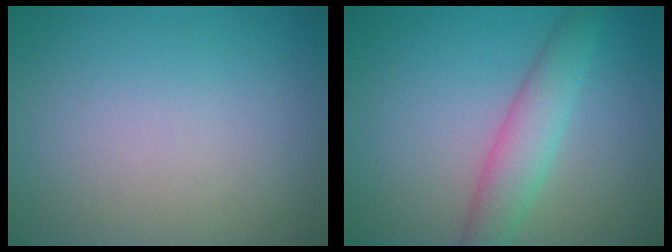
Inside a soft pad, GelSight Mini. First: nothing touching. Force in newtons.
{"total": 3.7, "press": 3.7, "slide": 0.1}